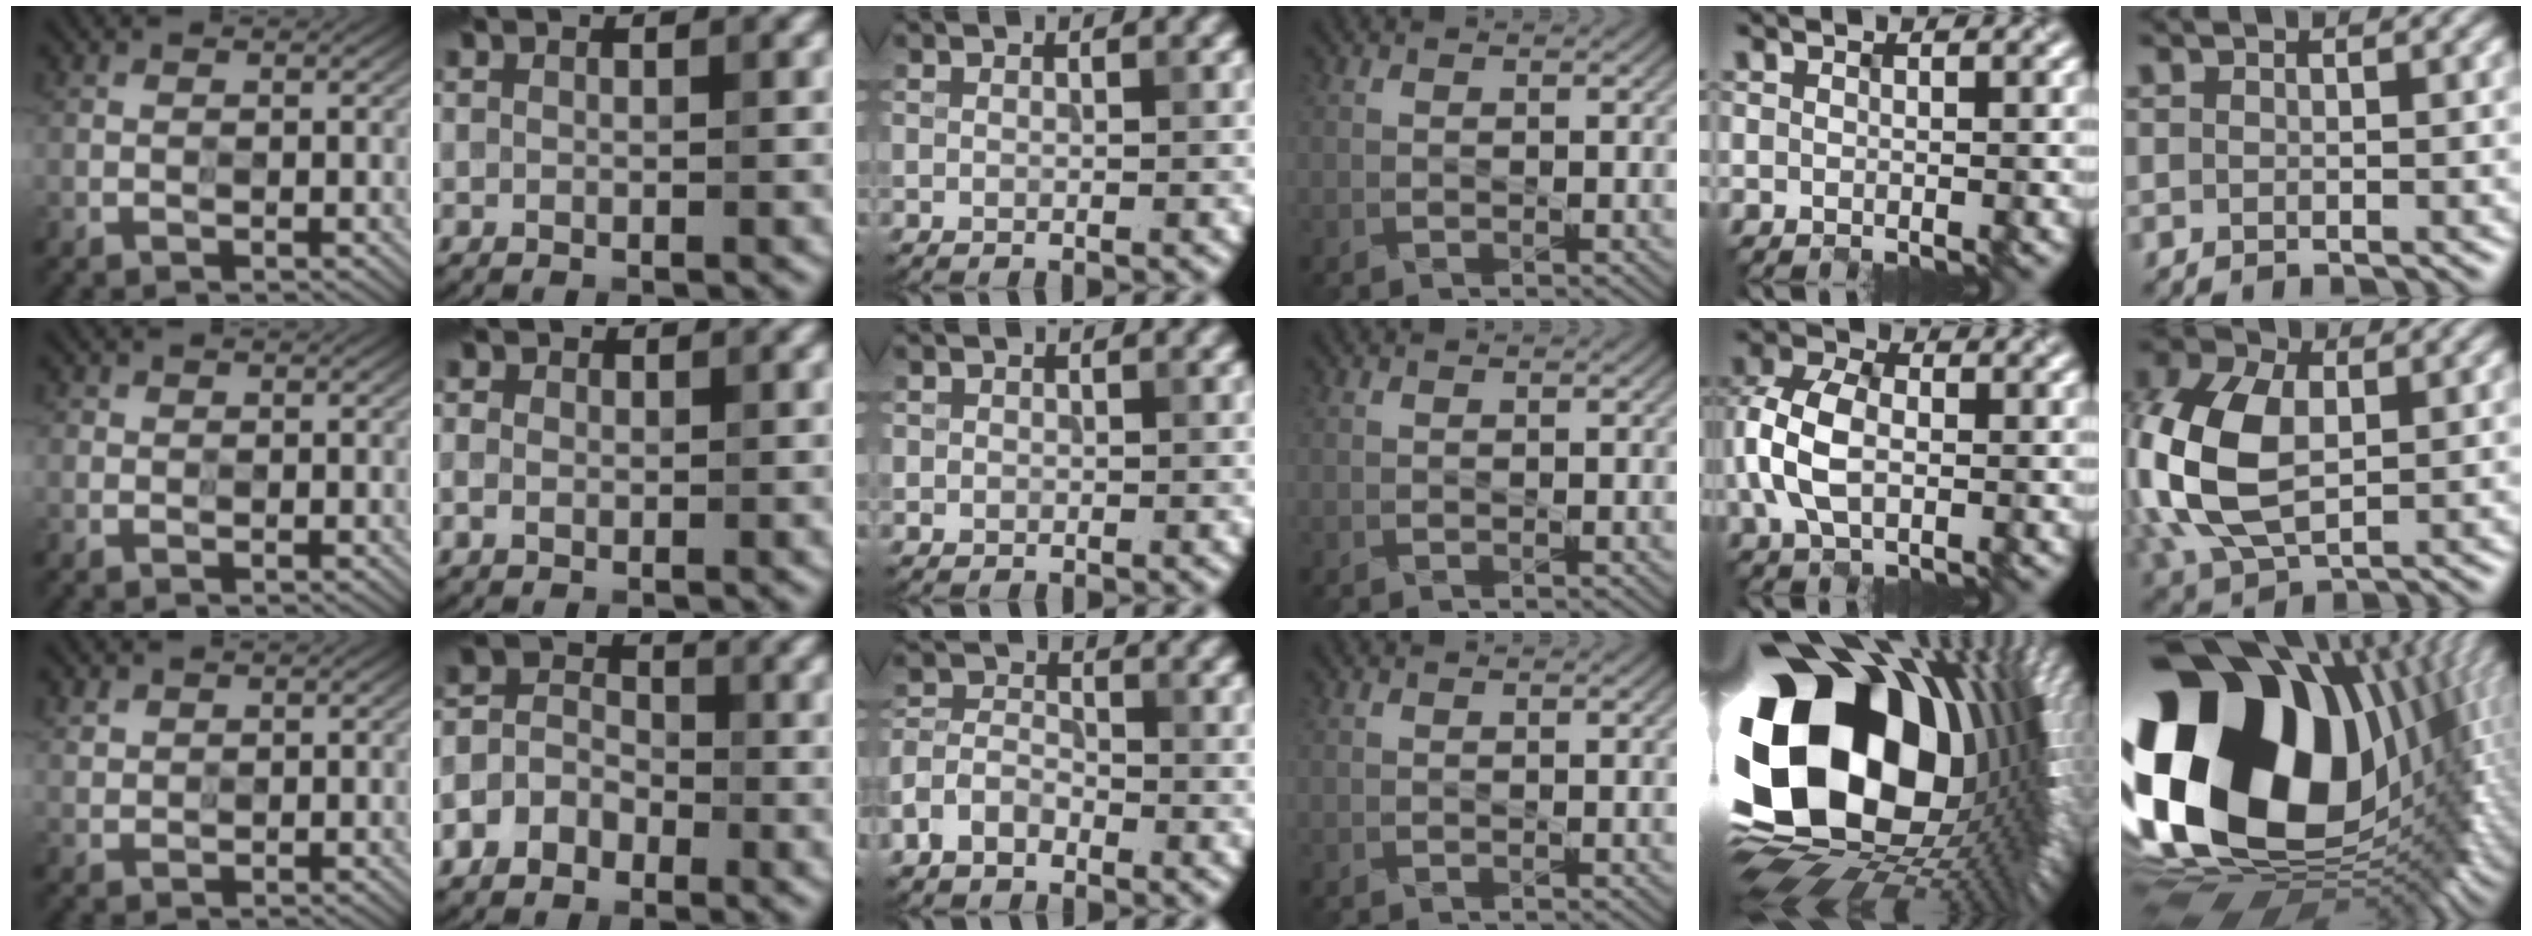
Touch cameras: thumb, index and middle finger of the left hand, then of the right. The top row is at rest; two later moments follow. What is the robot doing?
{"motion": "wipe", "object": "paper plate"}